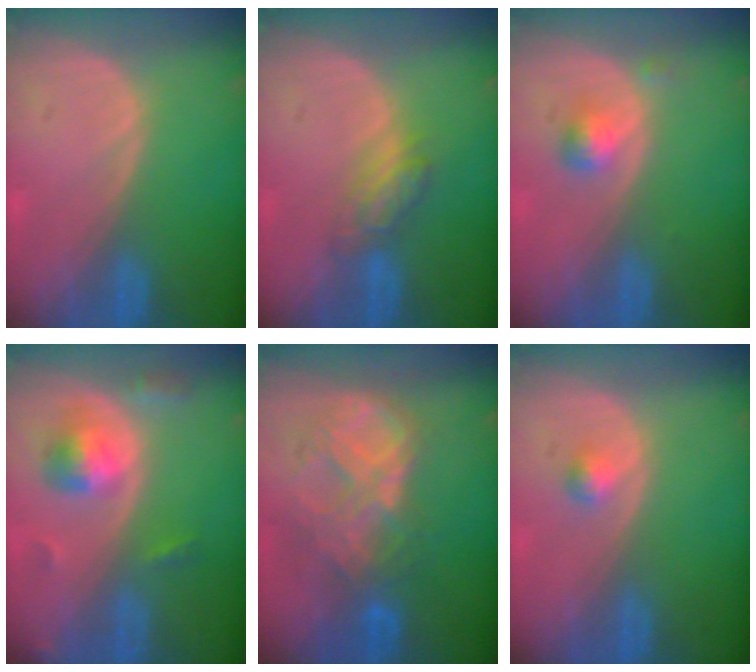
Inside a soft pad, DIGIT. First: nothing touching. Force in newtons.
{"total": 4.6, "press": 4.4, "slide": 1.4}
{"total": 2.4, "press": 2.4, "slide": 0.2}
{"total": 5.6, "press": 5.2, "slide": 2.0}
{"total": 9.1, "press": 7.8, "slide": 4.7}
{"total": 1.5, "press": 1.5, "slide": 0.3}